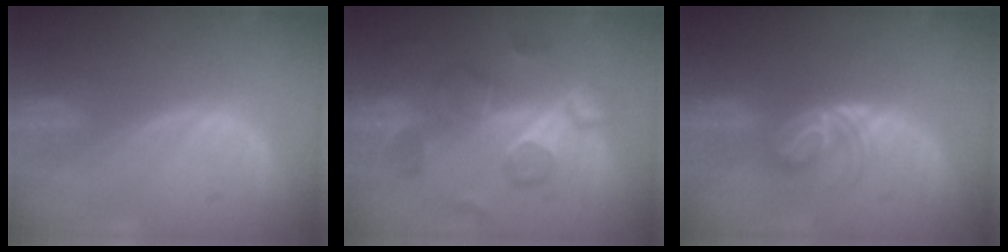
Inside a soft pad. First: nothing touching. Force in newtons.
{"total": 9.6, "press": 8.8, "slide": 3.7}
{"total": 5.9, "press": 5.2, "slide": 2.9}